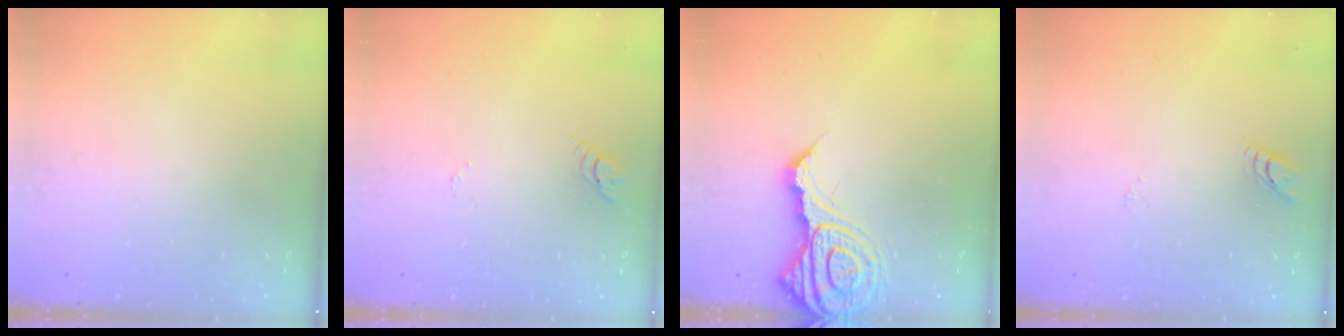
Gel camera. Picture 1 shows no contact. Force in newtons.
{"total": 2.9, "press": 2.9, "slide": 0.4}
{"total": 13.8, "press": 13.7, "slide": 1.5}
{"total": 3.2, "press": 3.2, "slide": 0.4}